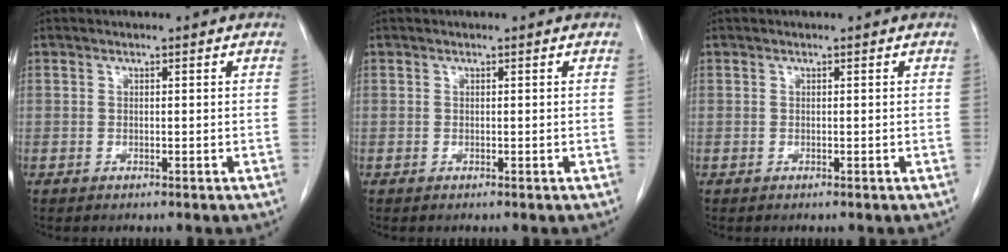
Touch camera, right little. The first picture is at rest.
{"total": 0.0}
{"total": 0.0}